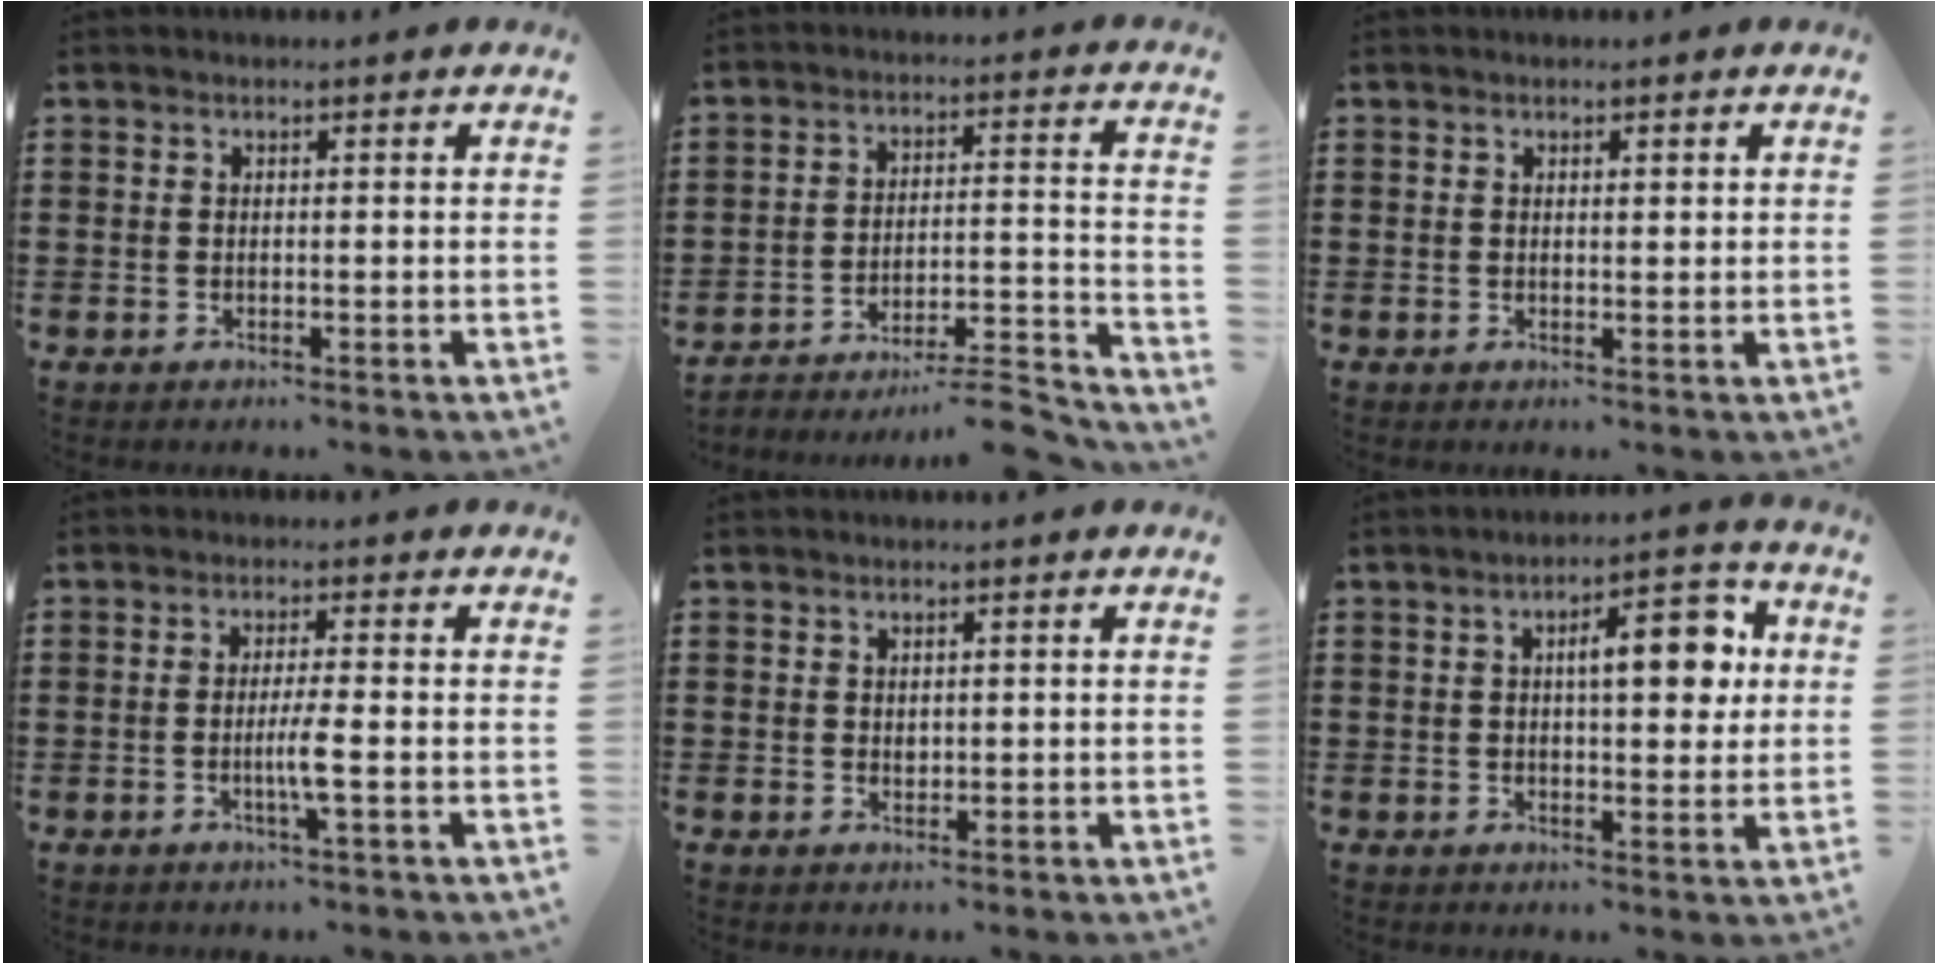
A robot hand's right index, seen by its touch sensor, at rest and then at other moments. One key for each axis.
{"total": 7.0, "fx": -6.5, "fy": 0.4, "fz": 2.5, "tx": -0.033, "ty": 0.002, "tz": -0.128}
{"total": 0.6, "fx": 0.3, "fy": 0.3, "fz": 0.4, "tx": -0.008, "ty": 0.003, "tz": 0.006}
{"total": 3.5, "fx": -1.0, "fy": -0.3, "fz": 3.4, "tx": -0.066, "ty": -0.011, "tz": -0.023}
{"total": 0.9, "fx": 0.5, "fy": 0.7, "fz": 0.2, "tx": -0.006, "ty": 0.003, "tz": 0.010}
{"total": 8.2, "fx": 1.8, "fy": 3.0, "fz": 7.4, "tx": -0.103, "ty": -0.003, "tz": 0.019}